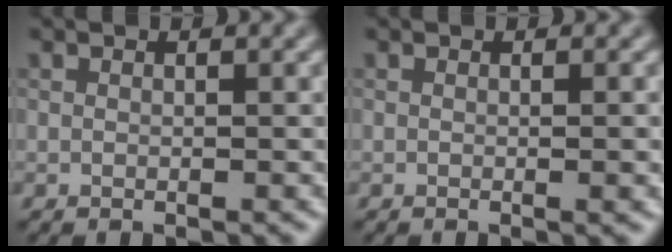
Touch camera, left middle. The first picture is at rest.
{"total": 1.2, "force": [0.0, 0.4, 1.2], "torque": [-0.006, 0.003, -0.008]}